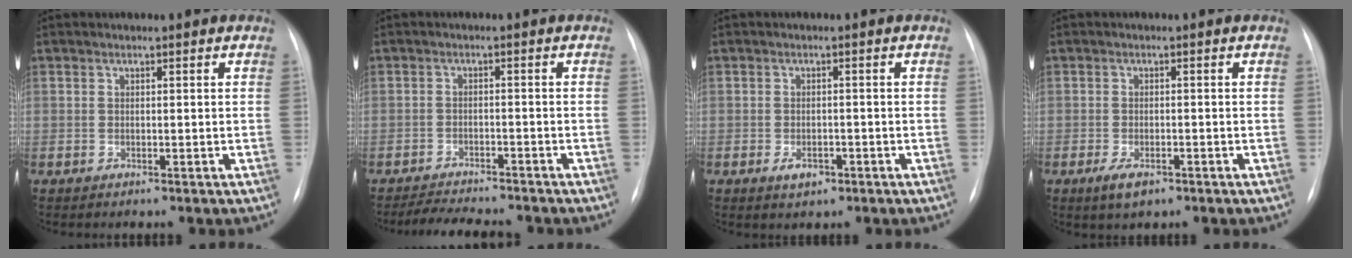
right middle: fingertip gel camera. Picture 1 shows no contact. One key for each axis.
{"total": 7.9, "fx": -7.2, "fy": 1.4, "fz": 2.9, "tx": -0.046, "ty": -0.008, "tz": -0.107}
{"total": 2.6, "fx": -1.4, "fy": 1.5, "fz": 1.6, "tx": -0.028, "ty": 0.001, "tz": -0.014}
{"total": 3.3, "fx": -1.9, "fy": 1.4, "fz": 2.3, "tx": -0.047, "ty": -0.004, "tz": -0.027}